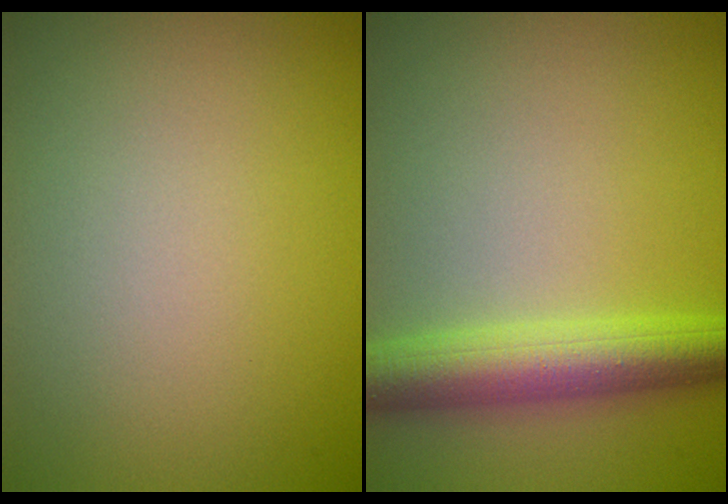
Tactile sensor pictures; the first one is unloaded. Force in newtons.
{"total": 5.6, "press": 5.6, "slide": 0.2}